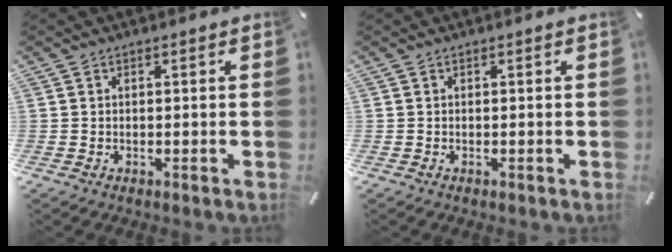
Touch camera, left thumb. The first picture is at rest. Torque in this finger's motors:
{"motor_torque": [0.15, 0.15, 0.00, 0.00, 0.00]}